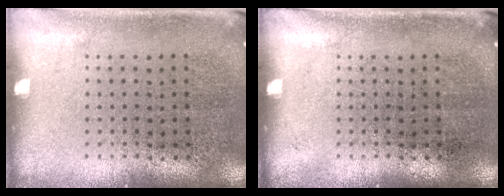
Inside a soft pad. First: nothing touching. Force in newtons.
{"total": 0.0}